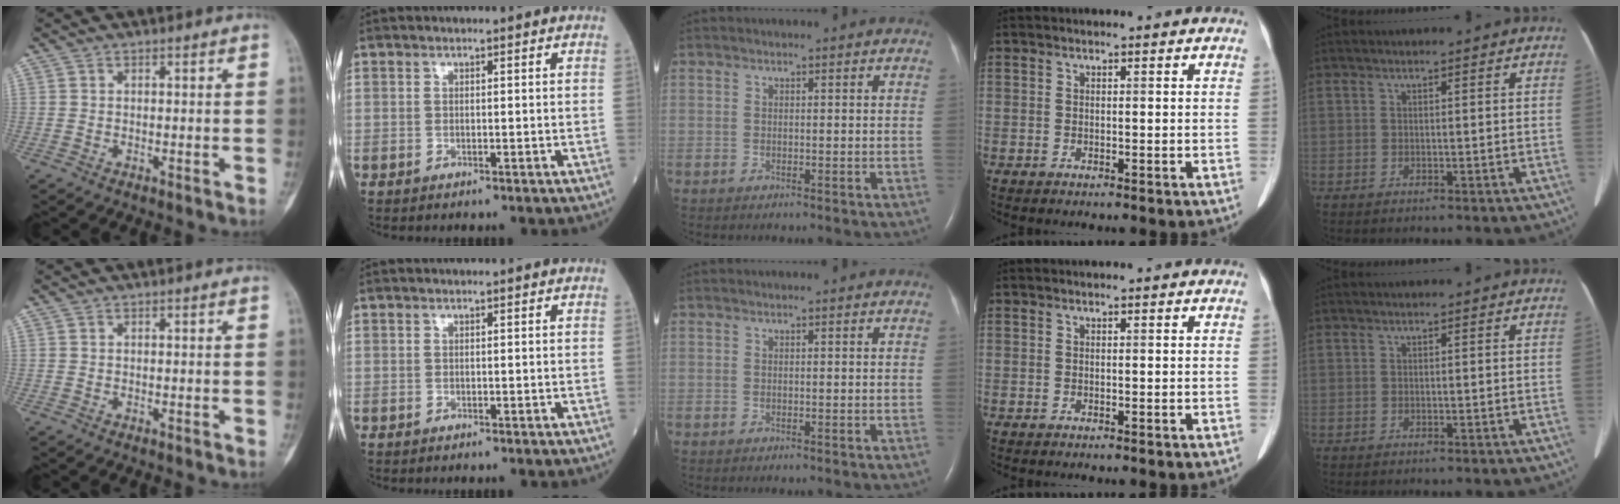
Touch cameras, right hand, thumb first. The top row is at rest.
{}